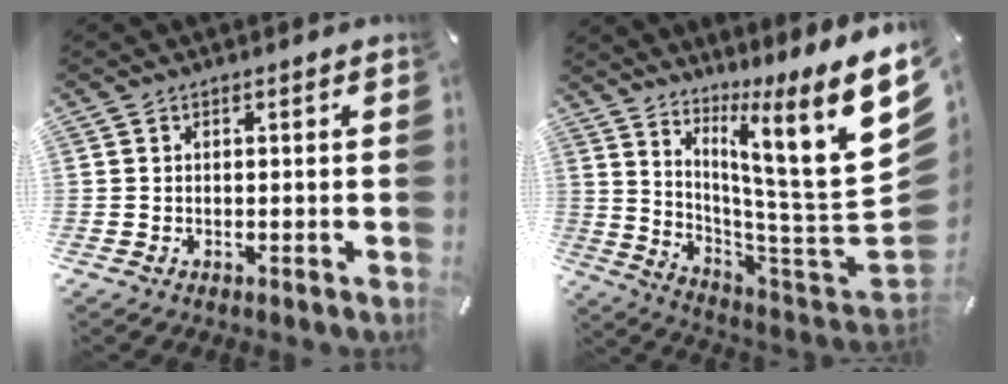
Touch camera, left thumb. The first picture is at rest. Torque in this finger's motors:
{"motor_torque": [3.71, 1.32, 1.05, -1.10, 0.64]}